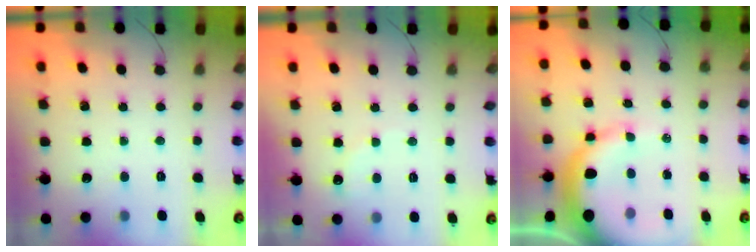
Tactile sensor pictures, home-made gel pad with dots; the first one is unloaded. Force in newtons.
{"total": 6.1, "press": 5.9, "slide": 1.4}
{"total": 13.4, "press": 13.2, "slide": 2.8}